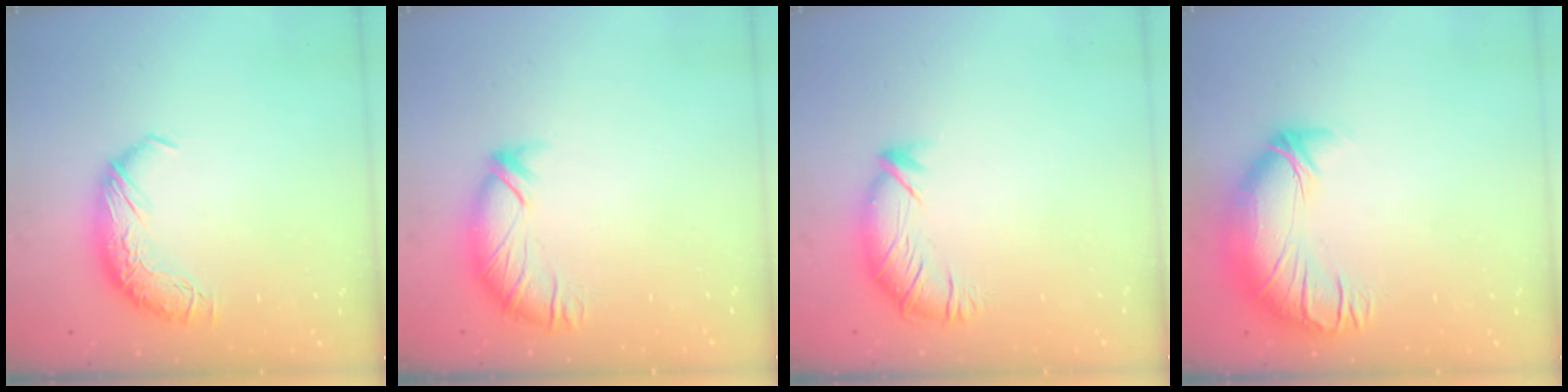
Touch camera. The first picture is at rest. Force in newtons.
{"total": 3.0, "press": 2.9, "slide": 0.8}
{"total": 2.9, "press": 2.0, "slide": 2.0}
{"total": 3.7, "press": 2.0, "slide": 3.1}